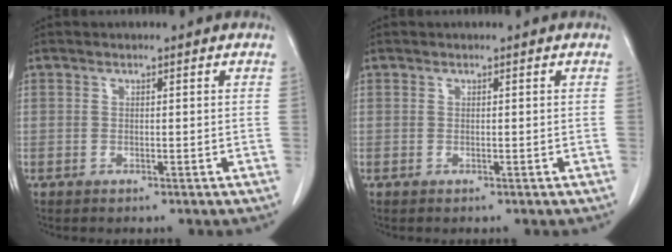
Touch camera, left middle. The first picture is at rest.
{"total": 0.0}